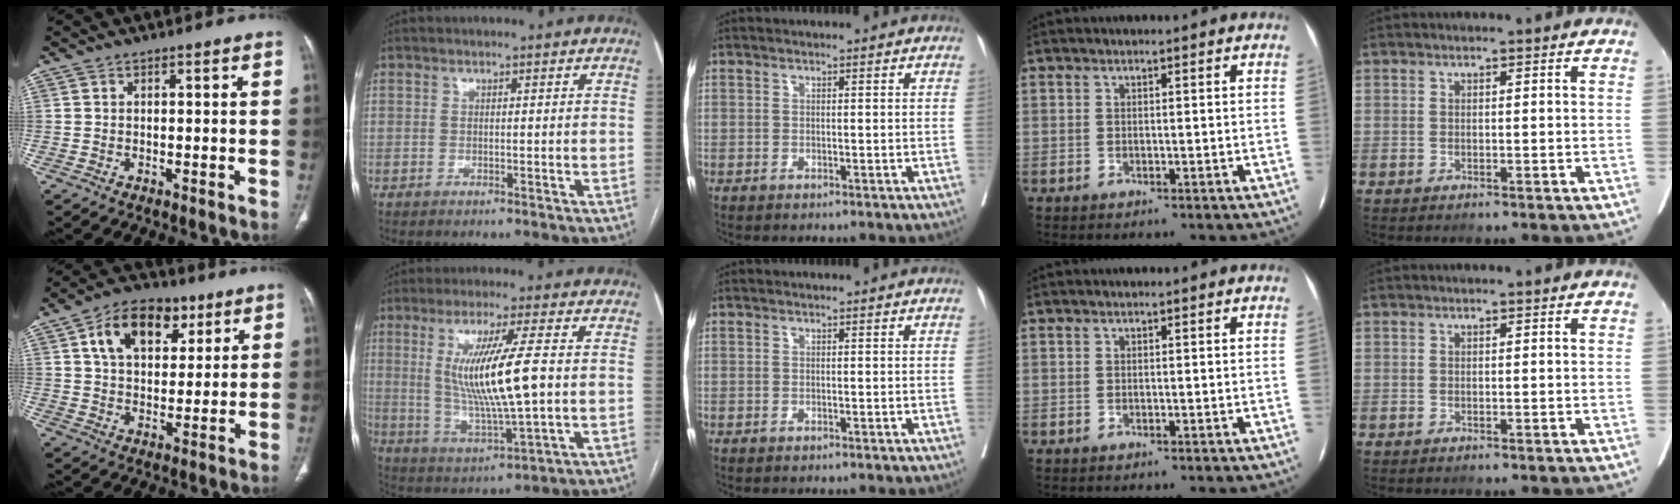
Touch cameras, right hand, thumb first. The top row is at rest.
{"thumb": {"total": 13.6, "force": [5.8, 8.7, 8.7], "torque": [-0.111, -0.007, 0.096]}, "index": {"total": 13.1, "force": [1.2, 0.7, 13.0], "torque": [-0.256, -0.012, 0.029]}}